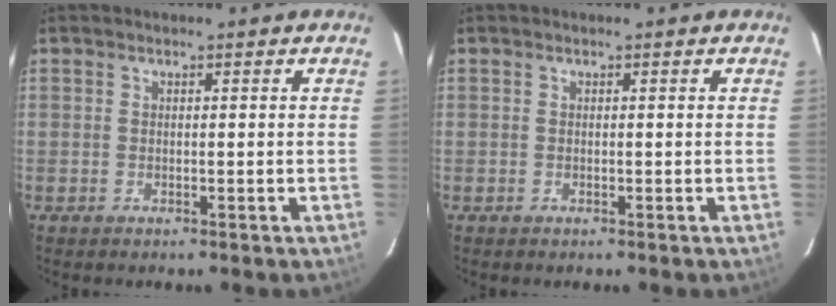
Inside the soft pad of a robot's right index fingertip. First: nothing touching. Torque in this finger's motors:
{"motor_torque": [0.00, 0.00, 0.00, -0.01]}